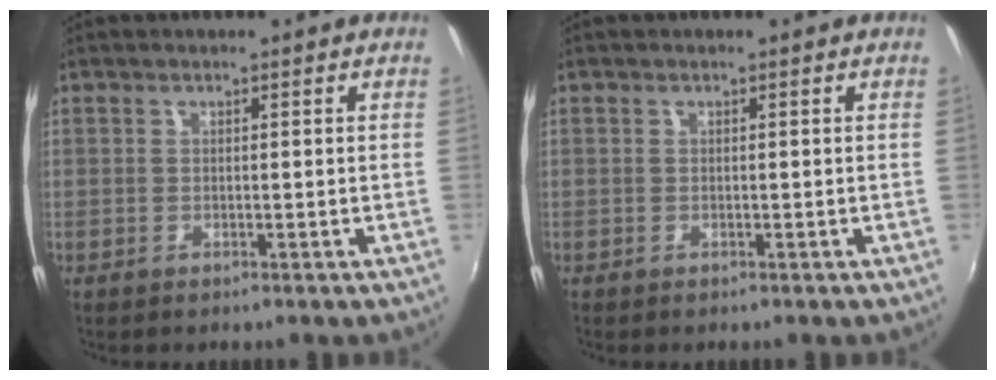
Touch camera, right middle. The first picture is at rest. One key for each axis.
{"total": 0.0}